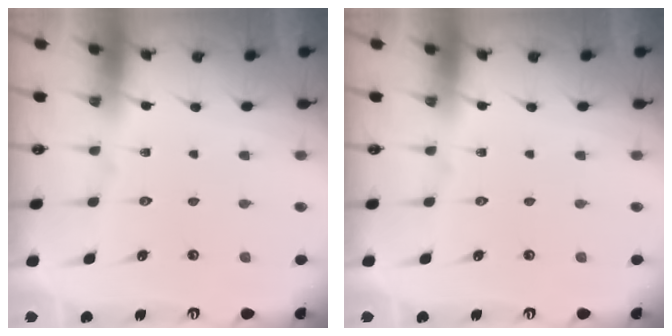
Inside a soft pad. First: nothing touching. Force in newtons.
{"total": 0.0}